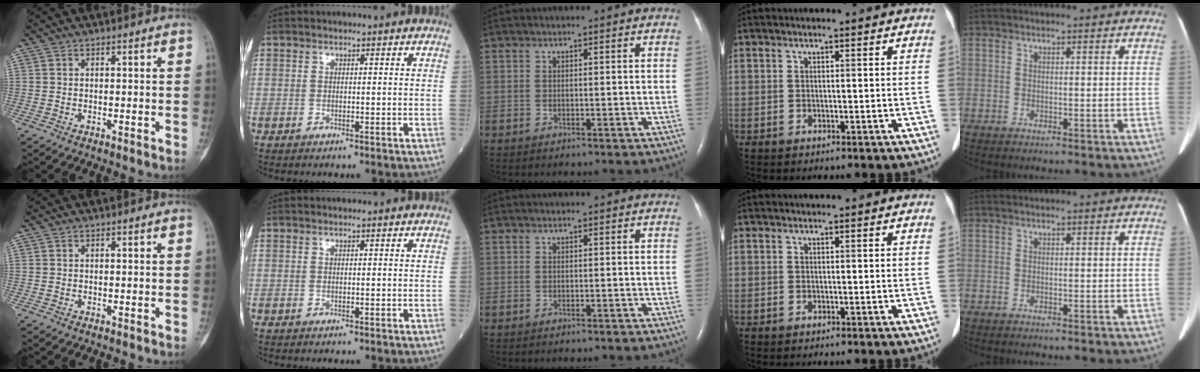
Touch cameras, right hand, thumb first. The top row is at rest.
{}